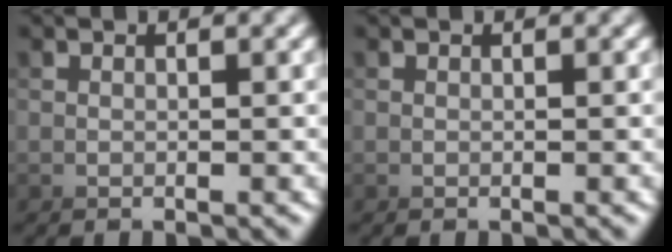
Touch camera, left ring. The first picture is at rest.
{"total": 0.0}